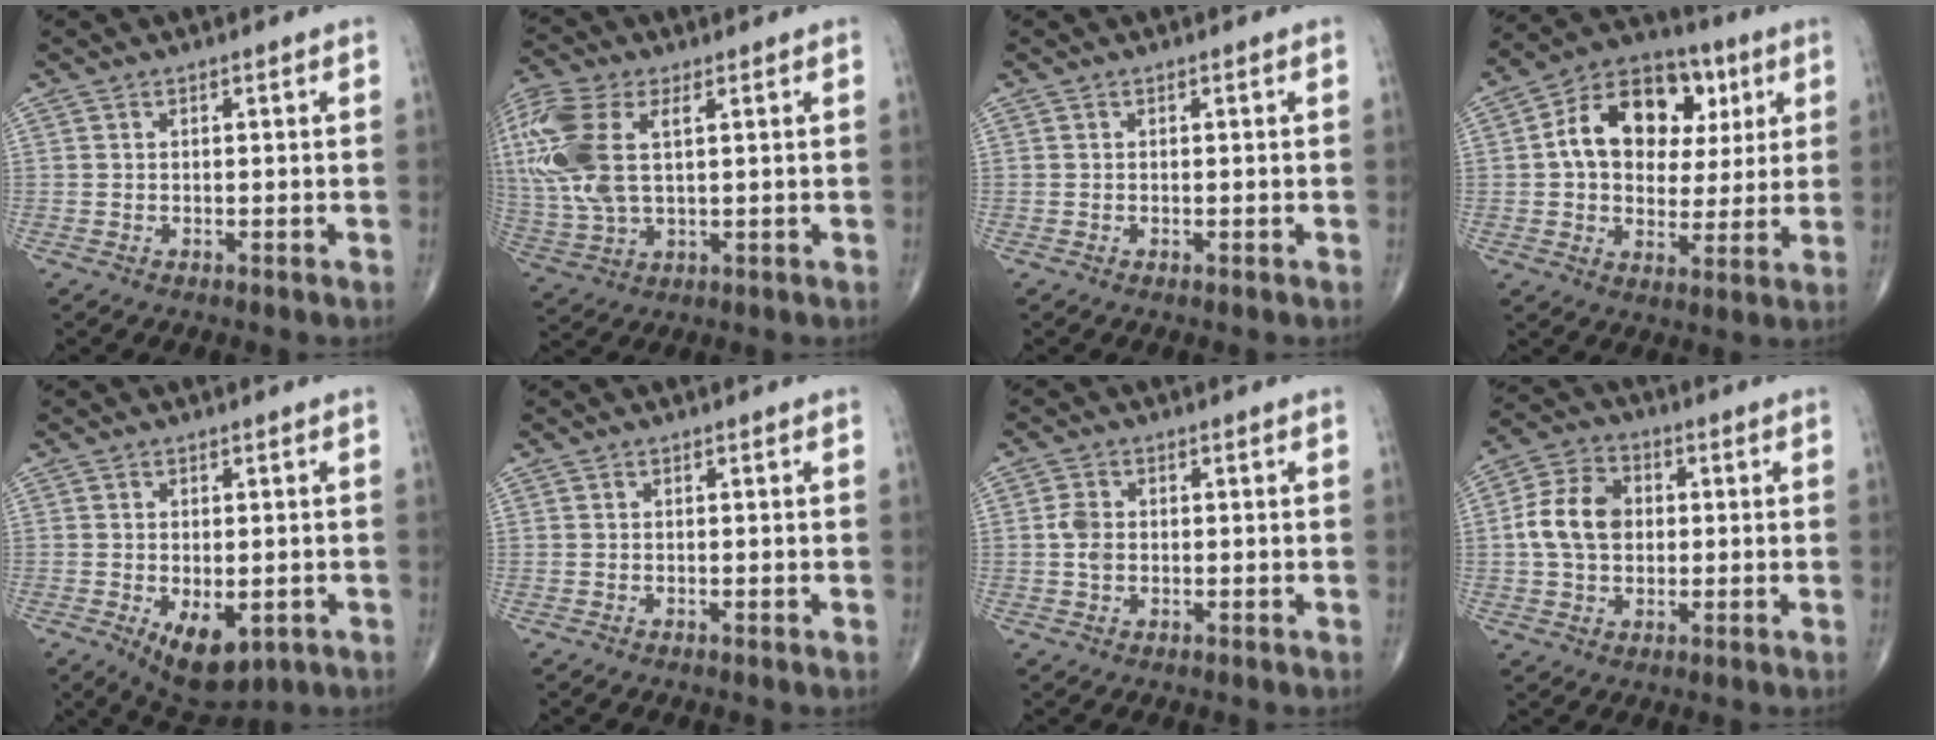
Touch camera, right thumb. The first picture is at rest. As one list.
[{"total": 16.9, "force": [4.1, 8.9, 13.8], "torque": [-0.346, 0.005, 0.078]}, {"total": 0.0}, {"total": 17.8, "force": [4.2, 12.6, 11.9], "torque": [-0.154, 0.014, 0.063]}, {"total": 8.6, "force": [-2.7, 4.5, 6.7], "torque": [-0.091, -0.009, -0.028]}, {"total": 0.0}, {"total": 2.9, "force": [-0.1, 2.1, 2.0], "torque": [-0.037, 0.002, -0.003]}, {"total": 10.3, "force": [0.6, 7.6, 6.9], "torque": [-0.114, 0.019, 0.003]}]